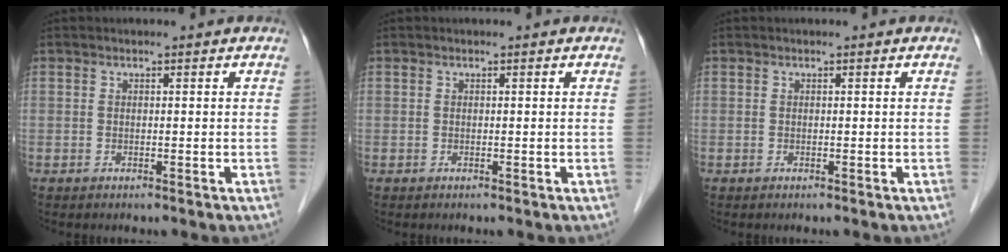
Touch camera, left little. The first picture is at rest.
{"total": 0.0}
{"total": 0.0}